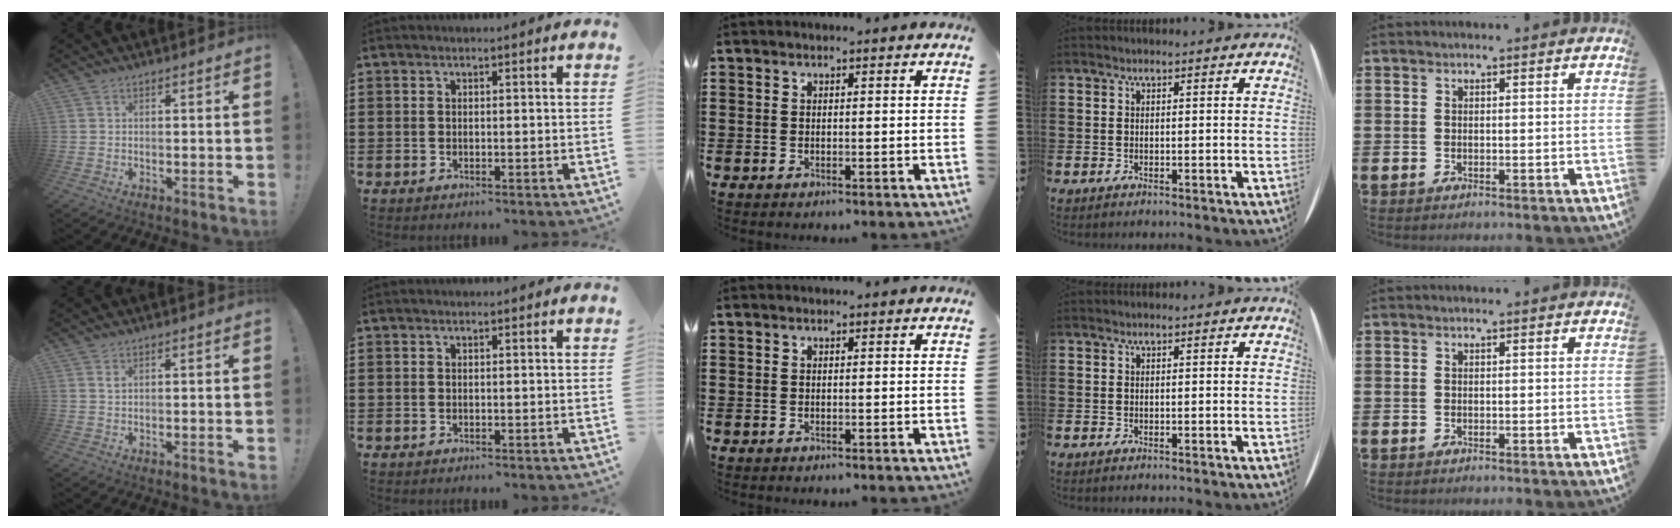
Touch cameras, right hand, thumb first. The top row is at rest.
{"thumb": {"total": 1.1, "force": [0.6, 0.2, 0.9], "torque": [-0.013, 0.000, 0.008]}}